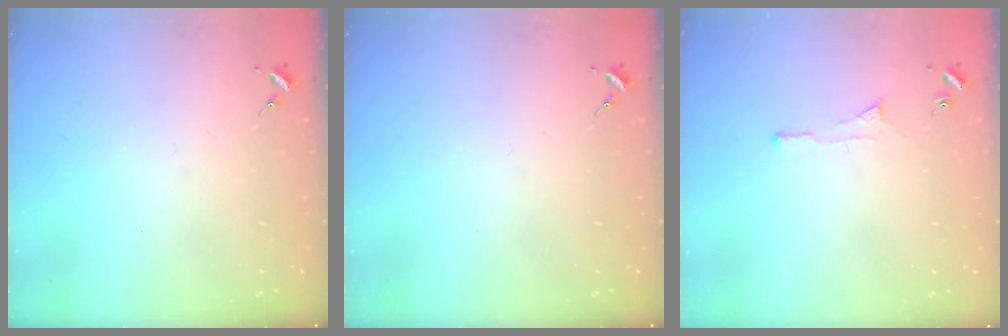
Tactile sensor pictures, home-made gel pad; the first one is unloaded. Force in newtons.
{"total": 0.0}
{"total": 3.5, "press": 3.5, "slide": 0.5}